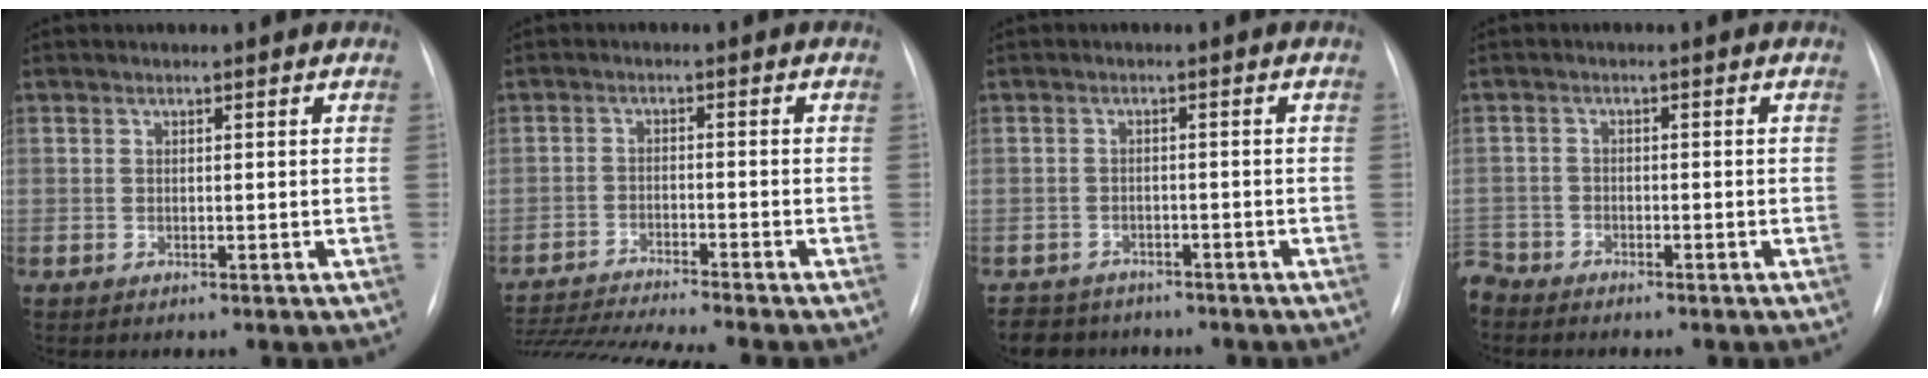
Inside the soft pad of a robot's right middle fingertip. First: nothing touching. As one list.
[{"total": 14.6, "force": [-13.2, -1.3, 6.1], "torque": [-0.095, -0.020, -0.212]}, {"total": 6.1, "force": [-5.1, 3.3, 0.5], "torque": [-0.006, 0.002, -0.072]}, {"total": 4.1, "force": [-3.8, 1.5, 0.1], "torque": [-0.001, -0.006, -0.075]}]